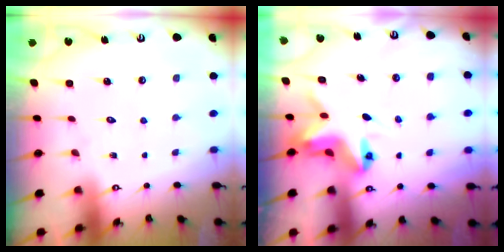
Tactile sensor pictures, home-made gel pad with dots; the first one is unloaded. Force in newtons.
{"total": 4.8, "press": 4.8, "slide": 0.5}